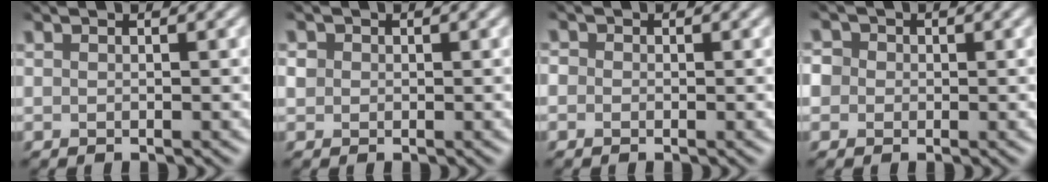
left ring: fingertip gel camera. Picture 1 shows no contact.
{"total": 2.1, "force": [-1.2, -0.5, -1.7], "torque": [0.003, -0.011, -0.004]}
{"total": 2.6, "force": [-1.7, -0.7, -1.8], "torque": [0.013, -0.013, -0.014]}
{"total": 2.6, "force": [-1.8, 0.1, -2.0], "torque": [0.015, -0.016, -0.019]}